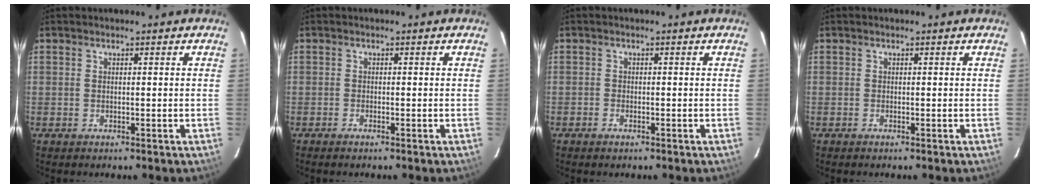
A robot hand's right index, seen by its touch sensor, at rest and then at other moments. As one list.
[{"total": 0.8, "force": [-0.7, 0.1, 0.5], "torque": [-0.013, 0.000, -0.015]}, {"total": 1.2, "force": [-0.9, 0.6, 0.4], "torque": [-0.010, 0.000, -0.018]}, {"total": 0.0}]